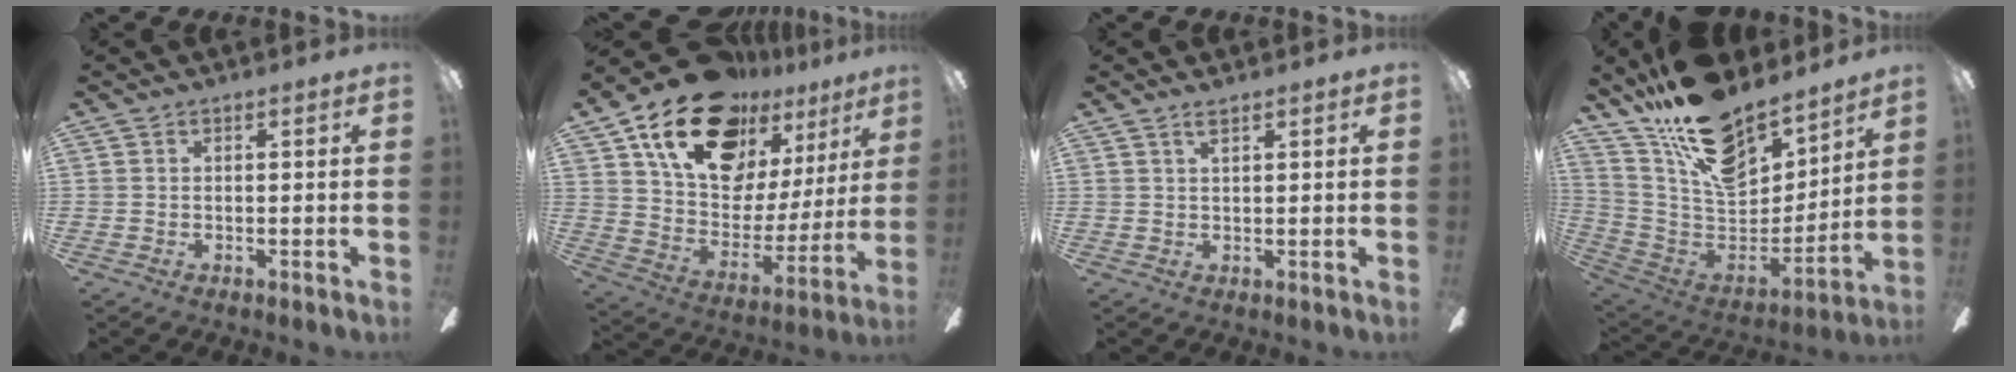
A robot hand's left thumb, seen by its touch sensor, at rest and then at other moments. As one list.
[{"total": 23.3, "force": [16.0, 12.7, 11.2], "torque": [-0.185, -0.096, 0.296]}, {"total": 1.6, "force": [1.2, 0.4, 1.0], "torque": [-0.022, 0.001, 0.022]}, {"total": 19.9, "force": [14.8, 9.4, 9.6], "torque": [-0.180, -0.101, 0.269]}]